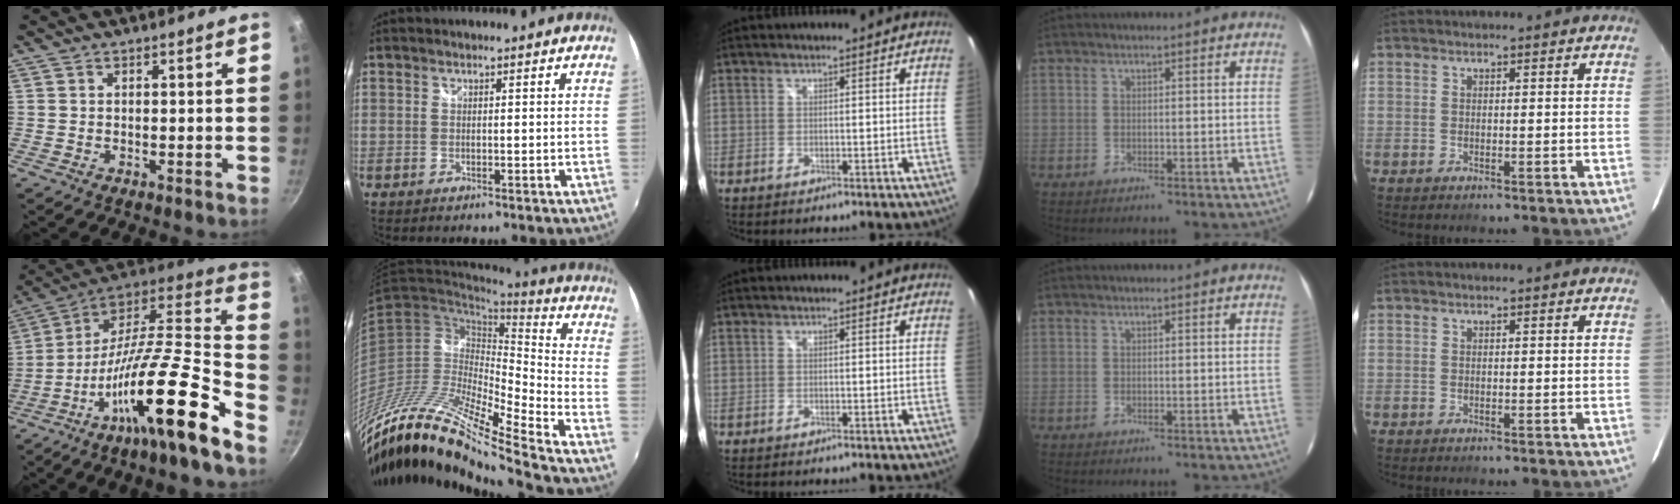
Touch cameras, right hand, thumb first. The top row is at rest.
{"thumb": {"total": 27.7, "force": [-14.2, 4.6, 23.4], "torque": [-0.319, 0.066, -0.259]}, "index": {"total": 22.2, "force": [-17.8, 1.6, 13.2], "torque": [-0.236, -0.028, -0.338]}}